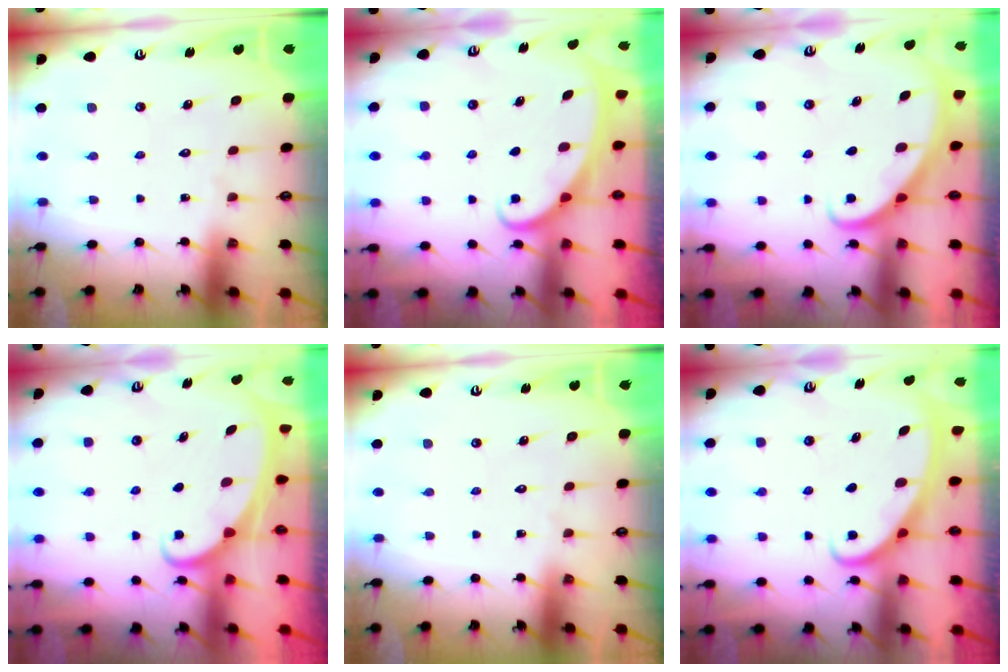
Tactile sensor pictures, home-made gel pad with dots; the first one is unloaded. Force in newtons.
{"total": 2.3, "press": 2.3, "slide": 0.4}
{"total": 2.9, "press": 2.9, "slide": 0.2}
{"total": 1.9, "press": 1.9, "slide": 0.3}
{"total": 0.0}
{"total": 2.8, "press": 2.8, "slide": 0.4}